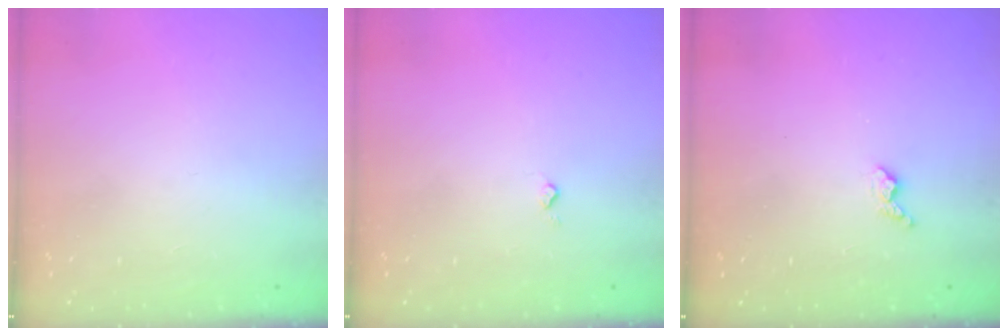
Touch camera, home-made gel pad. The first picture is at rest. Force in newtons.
{"total": 2.7, "press": 2.7, "slide": 0.4}
{"total": 3.0, "press": 3.0, "slide": 0.5}